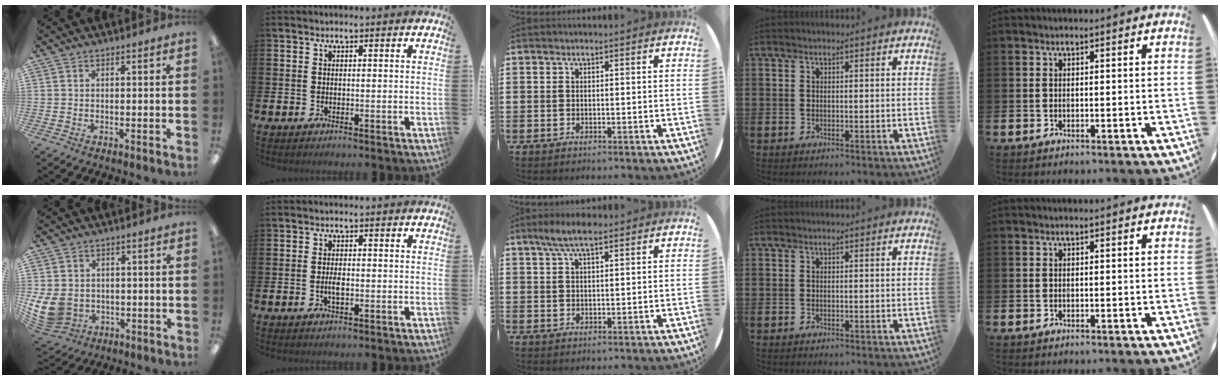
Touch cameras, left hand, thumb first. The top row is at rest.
{"thumb": {"total": 9.1, "force": [-0.4, 7.9, 4.5], "torque": [-0.114, 0.006, -0.001]}, "index": {"total": 2.1, "force": [-0.3, 0.9, 1.9], "torque": [-0.030, -0.001, -0.008]}, "middle": {"total": 4.5, "force": [3.1, 1.1, 3.1], "torque": [-0.058, 0.005, 0.054]}}